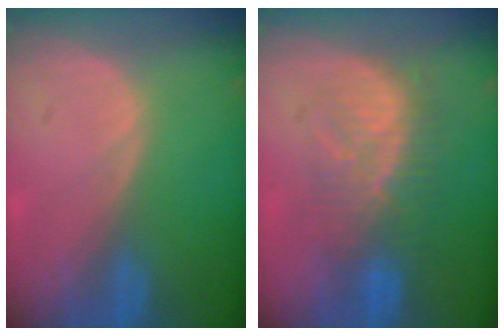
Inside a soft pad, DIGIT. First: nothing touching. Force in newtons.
{"total": 8.0, "press": 7.9, "slide": 1.5}